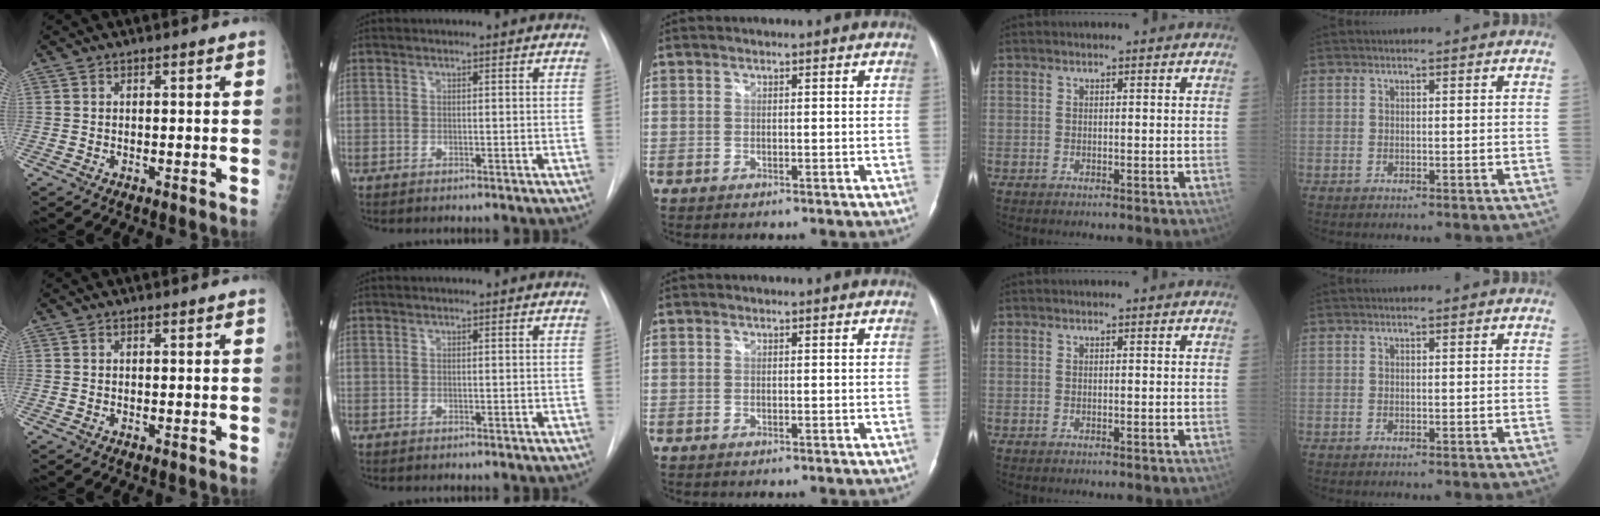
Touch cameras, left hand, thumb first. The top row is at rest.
{}